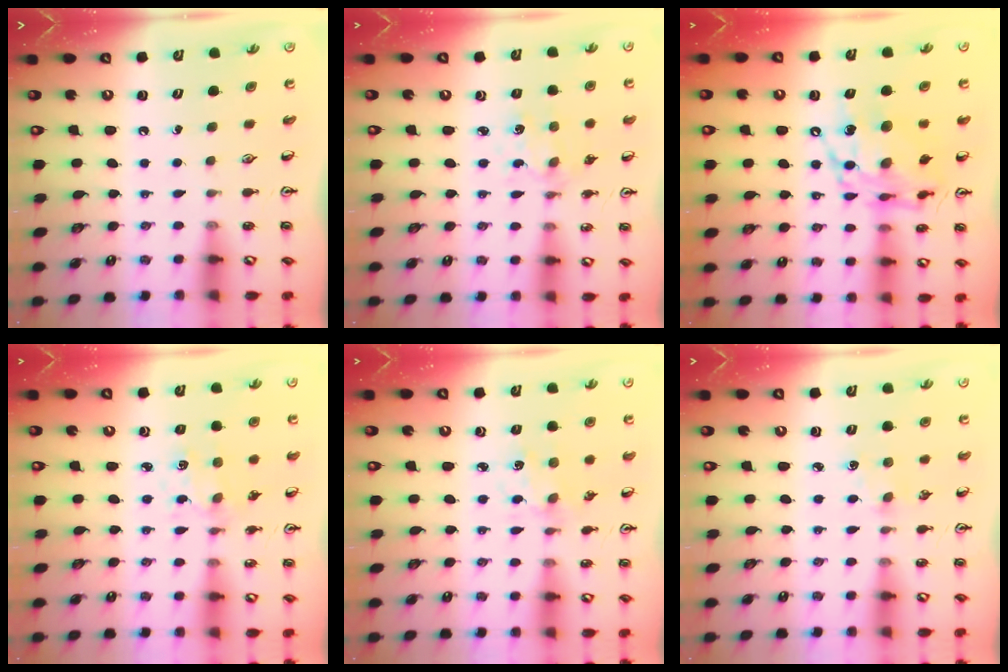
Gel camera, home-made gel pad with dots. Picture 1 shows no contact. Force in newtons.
{"total": 2.0, "press": 2.0, "slide": 0.3}
{"total": 15.0, "press": 14.9, "slide": 1.3}
{"total": 1.3, "press": 1.3, "slide": 0.1}
{"total": 1.2, "press": 1.1, "slide": 0.3}
{"total": 1.5, "press": 1.5, "slide": 0.3}